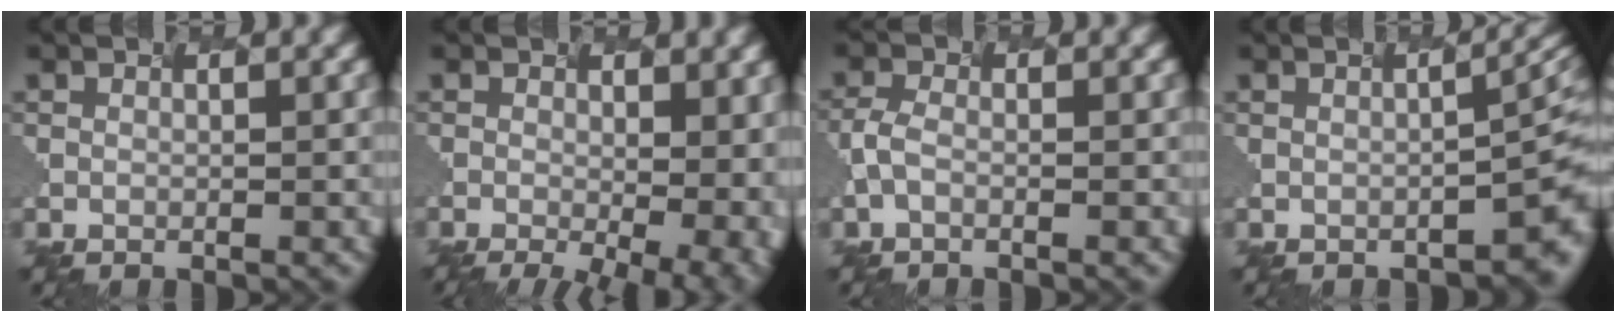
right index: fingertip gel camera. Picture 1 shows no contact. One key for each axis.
{"total": 7.5, "fx": -1.8, "fy": 3.3, "fz": 6.4, "tx": -0.049, "ty": -0.020, "tz": 0.004}
{"total": 1.9, "fx": -1.4, "fy": 0.6, "fz": 1.1, "tx": -0.039, "ty": 0.004, "tz": -0.025}
{"total": 5.1, "fx": -1.4, "fy": 1.5, "fz": 4.7, "tx": -0.040, "ty": 0.007, "tz": -0.010}